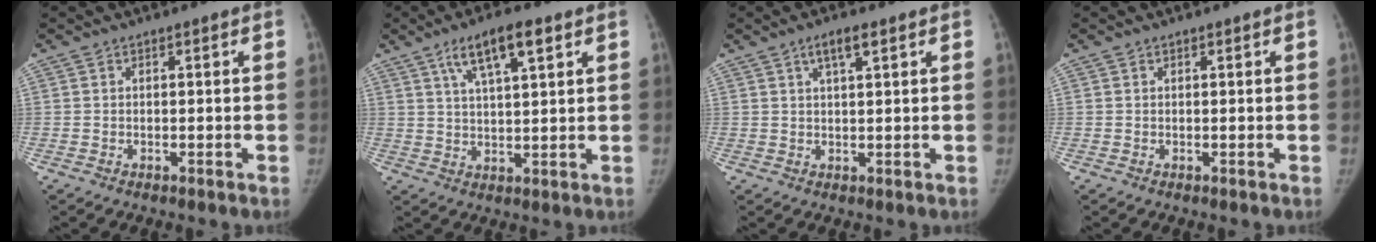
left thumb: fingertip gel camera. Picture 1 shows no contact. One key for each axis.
{"total": 9.0, "fx": 4.8, "fy": 2.5, "fz": 7.2, "tx": -0.117, "ty": -0.009, "tz": 0.086}
{"total": 3.6, "fx": 2.0, "fy": 0.9, "fz": 2.9, "tx": -0.050, "ty": -0.002, "tz": 0.037}
{"total": 0.0}